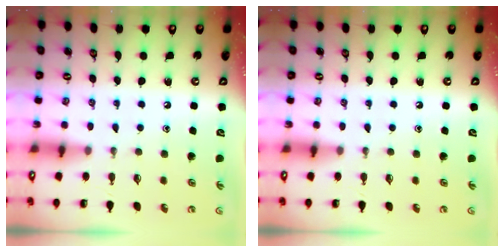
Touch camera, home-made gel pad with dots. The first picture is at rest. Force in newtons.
{"total": 0.0}